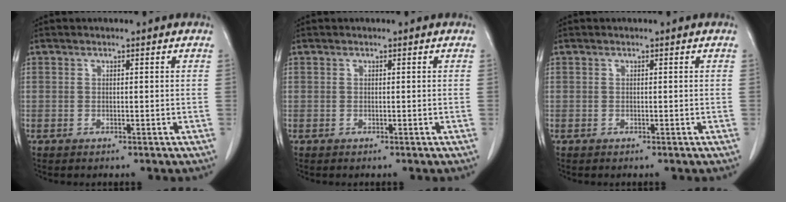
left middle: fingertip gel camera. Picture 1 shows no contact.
{"total": 0.0}
{"total": 0.0}